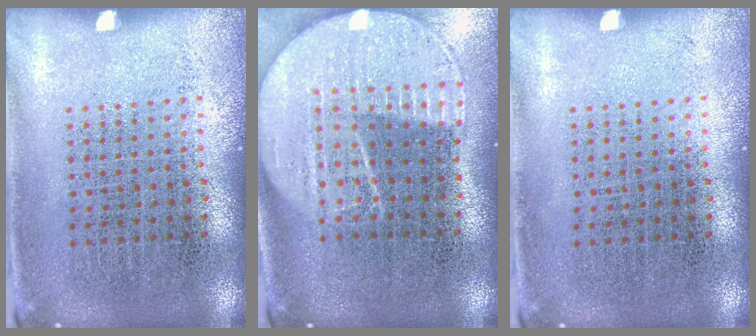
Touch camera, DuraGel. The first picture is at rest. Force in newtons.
{"total": 2.2, "press": 1.9, "slide": 1.2}
{"total": 0.0}